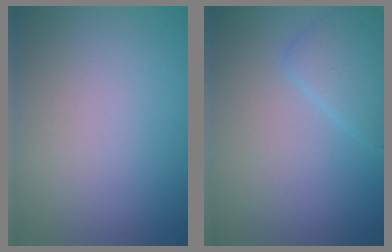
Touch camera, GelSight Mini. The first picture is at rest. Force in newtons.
{"total": 2.8, "press": 2.8, "slide": 0.1}